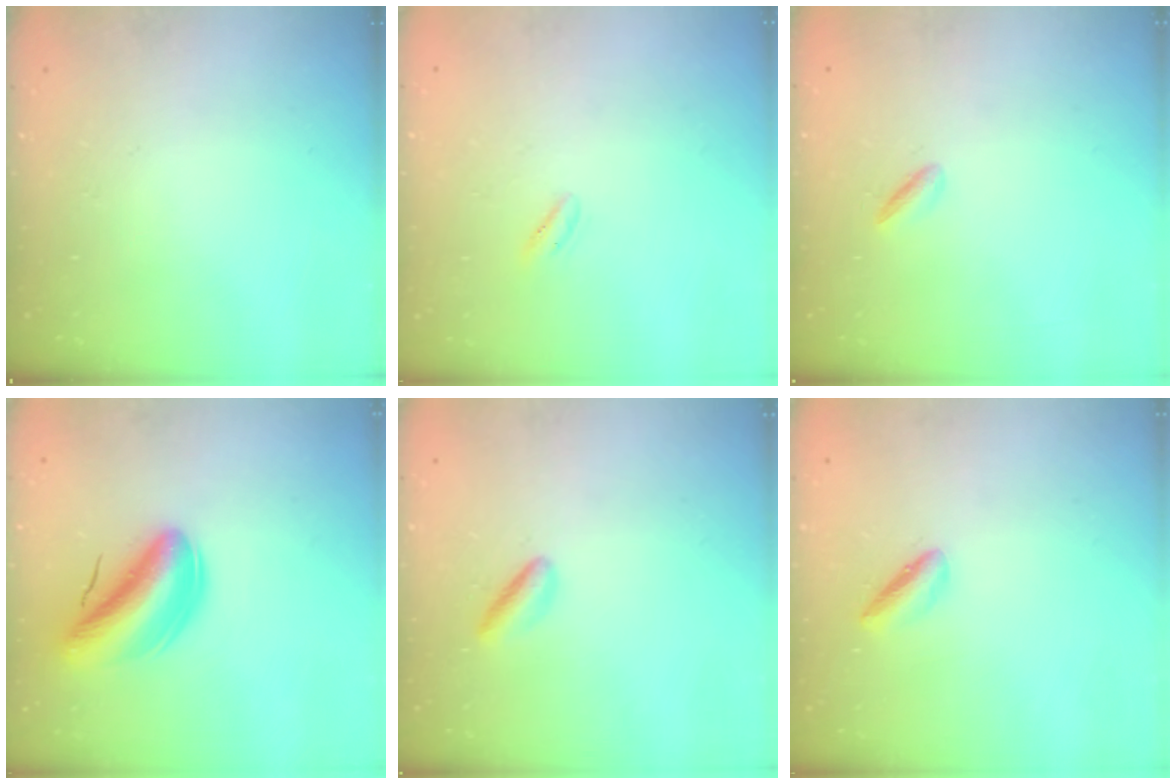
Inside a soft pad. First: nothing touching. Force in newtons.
{"total": 0.5, "press": 0.0, "slide": 0.5}
{"total": 2.1, "press": 2.0, "slide": 0.7}
{"total": 9.9, "press": 9.4, "slide": 2.9}
{"total": 2.9, "press": 2.9, "slide": 0.4}
{"total": 2.3, "press": 2.2, "slide": 0.4}